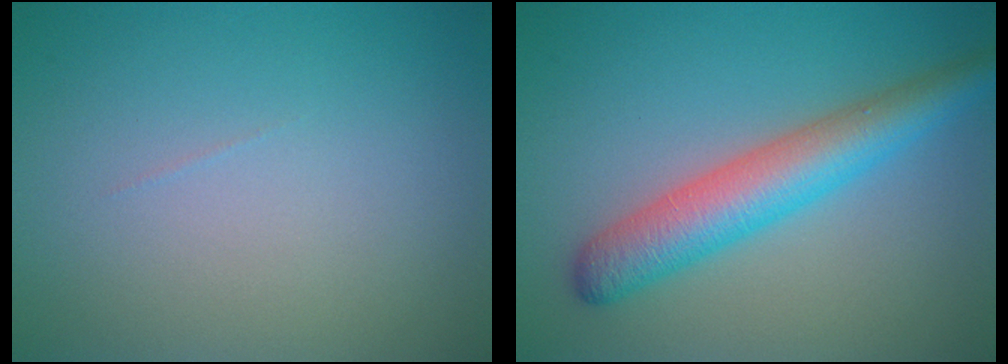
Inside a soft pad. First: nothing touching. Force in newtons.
{"total": 5.7, "press": 5.7, "slide": 0.1}